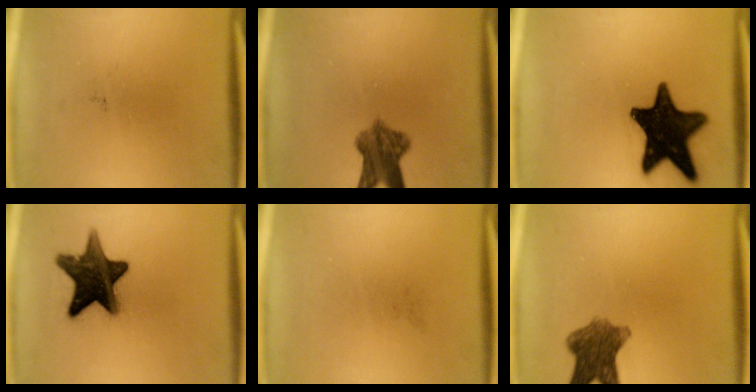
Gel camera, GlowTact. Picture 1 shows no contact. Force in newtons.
{"total": 6.8}
{"total": 17.8}
{"total": 15.2}
{"total": 0.0}
{"total": 7.5}